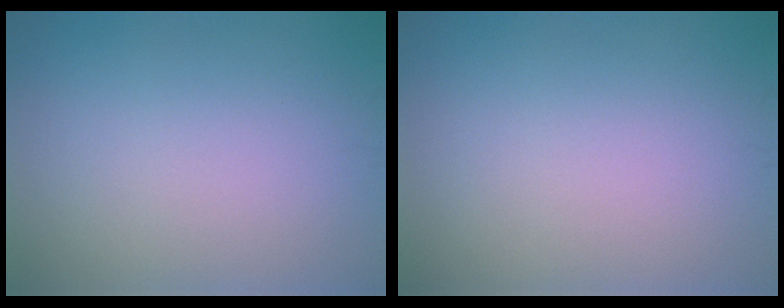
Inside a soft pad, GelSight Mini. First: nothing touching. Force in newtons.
{"total": 0.0}